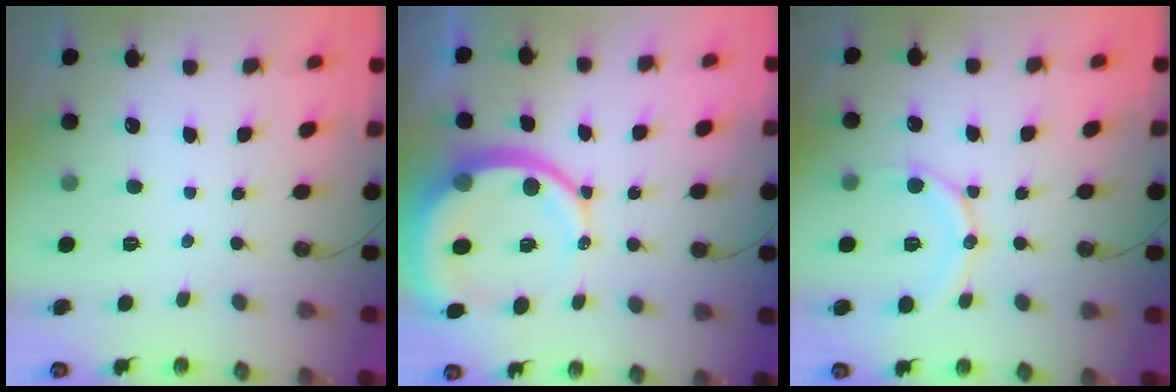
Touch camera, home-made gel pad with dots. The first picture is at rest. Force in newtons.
{"total": 14.6, "press": 14.5, "slide": 1.7}
{"total": 12.8, "press": 12.7, "slide": 1.4}